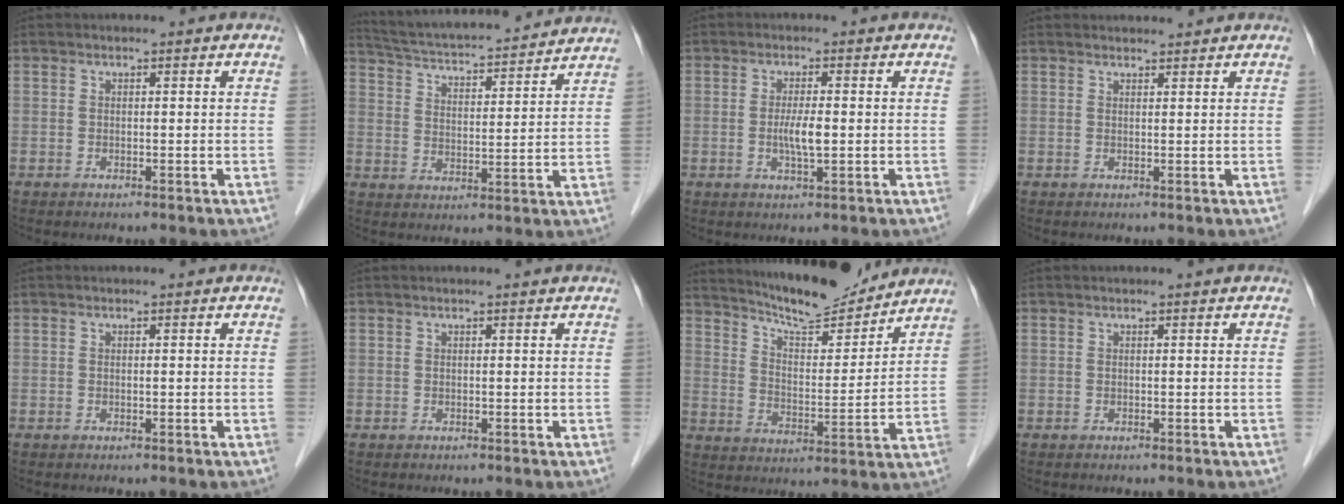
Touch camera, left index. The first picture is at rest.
{"total": 19.6, "force": [18.1, 2.2, 7.2], "torque": [-0.123, 0.025, 0.264]}
{"total": 3.4, "force": [-0.3, 0.5, 3.4], "torque": [-0.069, -0.005, -0.006]}
{"total": 2.1, "force": [2.0, 0.3, 0.1], "torque": [-0.009, 0.012, 0.033]}
{"total": 0.0}
{"total": 1.3, "force": [1.3, 0.0, 0.4], "torque": [-0.011, 0.009, 0.015]}
{"total": 13.1, "force": [12.3, 1.5, 4.2], "torque": [-0.074, -0.003, 0.197]}
{"total": 0.6, "force": [0.6, 0.0, 0.2], "torque": [-0.004, 0.004, 0.008]}